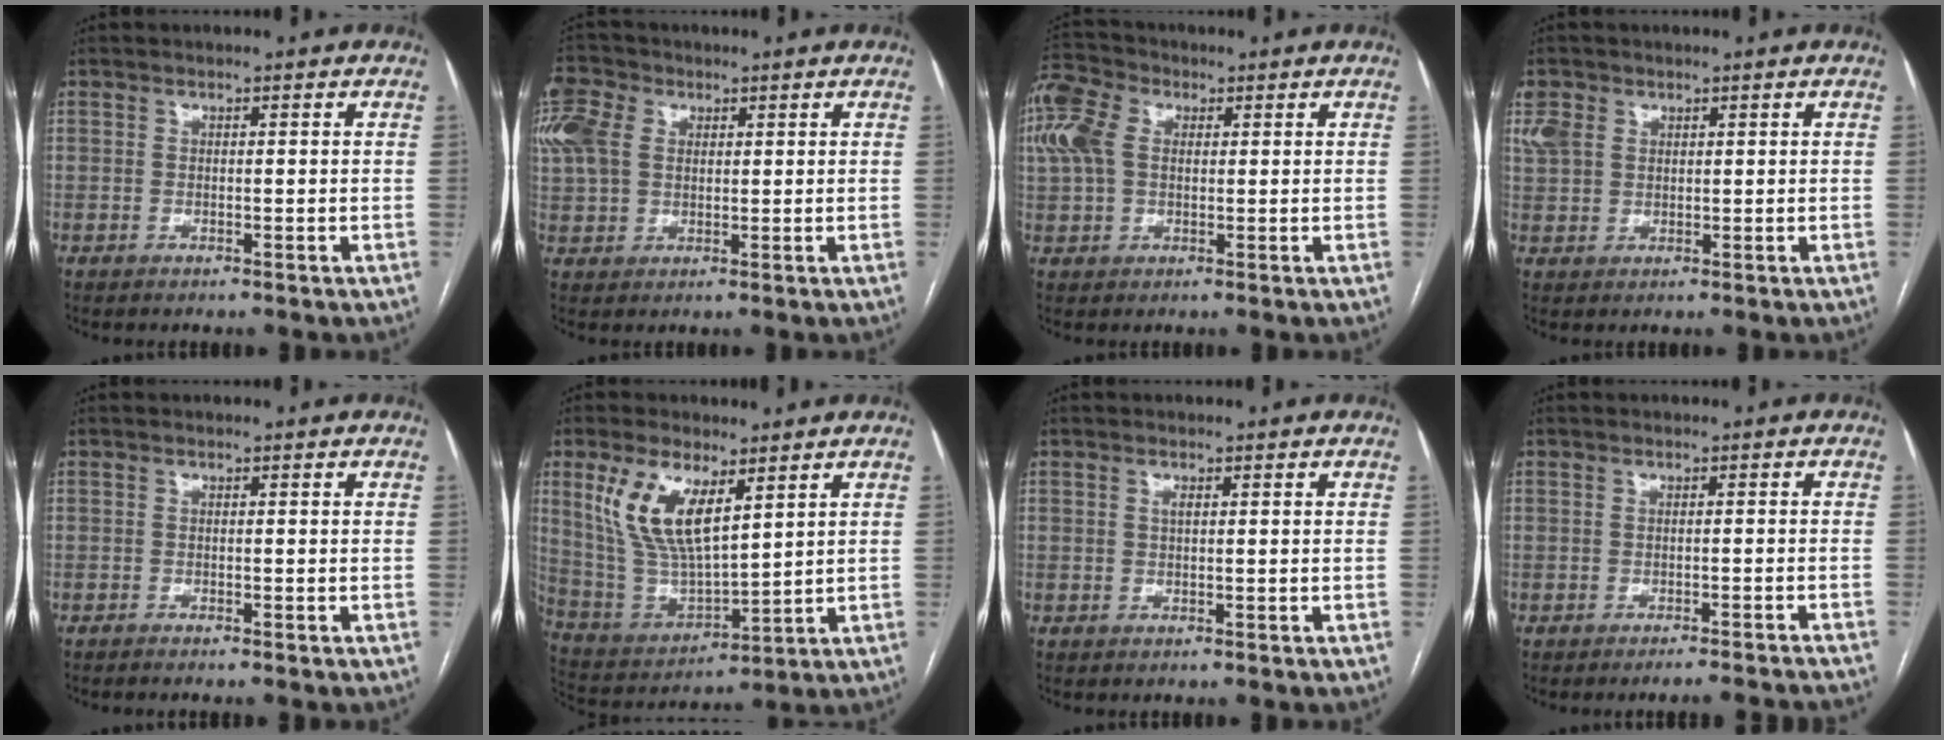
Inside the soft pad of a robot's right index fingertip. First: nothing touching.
{"total": 8.3, "force": [2.9, 6.2, 4.7], "torque": [-0.136, 0.026, 0.059]}
{"total": 12.6, "force": [3.6, 9.0, 8.1], "torque": [-0.227, 0.044, 0.068]}
{"total": 3.8, "force": [1.8, 2.9, 1.6], "torque": [-0.053, 0.014, 0.047]}
{"total": 1.3, "force": [-1.2, -0.3, 0.6], "torque": [-0.007, 0.001, -0.017]}
{"total": 12.6, "force": [5.9, 4.6, 10.1], "torque": [-0.218, 0.004, 0.127]}
{"total": 0.7, "force": [0.2, 0.2, 0.7], "torque": [-0.016, 0.000, 0.004]}
{"total": 8.2, "force": [-7.9, -0.6, 2.2], "torque": [-0.010, -0.009, -0.090]}